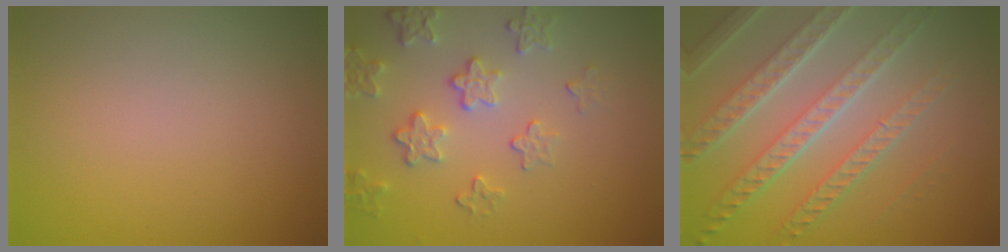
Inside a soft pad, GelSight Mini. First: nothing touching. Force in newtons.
{"total": 3.4, "press": 2.8, "slide": 2.0}
{"total": 8.0, "press": 5.4, "slide": 5.8}